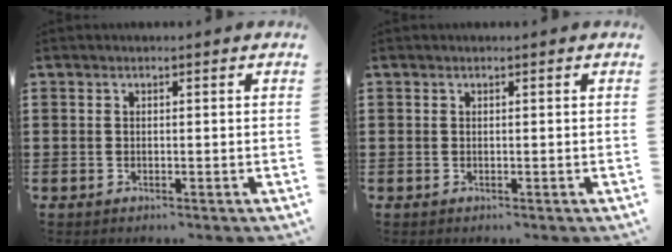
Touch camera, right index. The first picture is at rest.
{"total": 0.0}